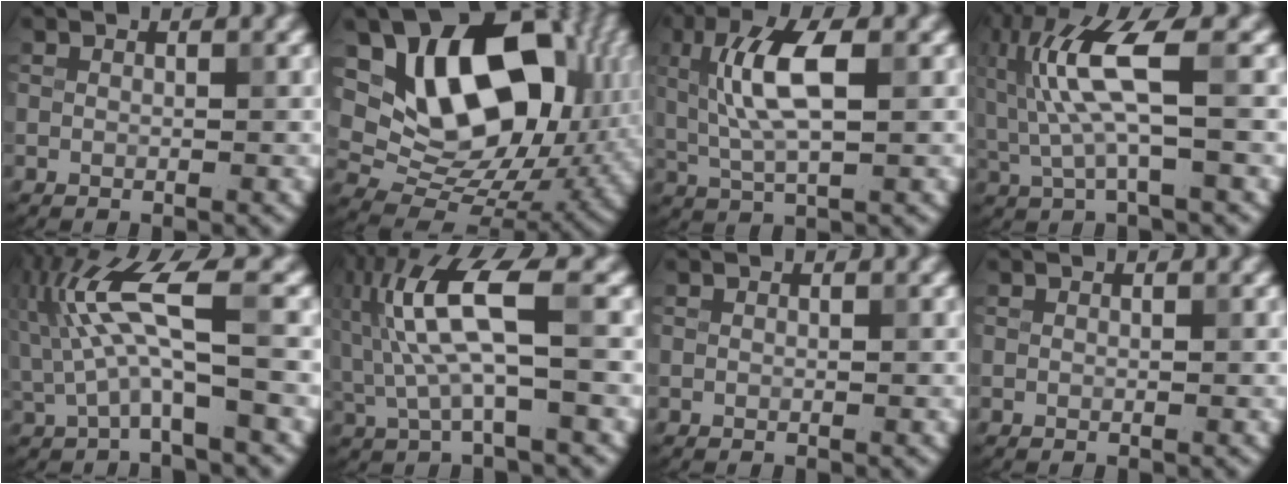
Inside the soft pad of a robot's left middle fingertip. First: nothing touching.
{"total": 15.3, "force": [4.7, 9.8, 10.8], "torque": [-0.178, 0.010, 0.089]}
{"total": 6.2, "force": [1.1, 2.1, 5.7], "torque": [-0.112, 0.010, 0.019]}
{"total": 6.9, "force": [0.9, 1.4, 6.6], "torque": [-0.151, 0.008, 0.019]}
{"total": 6.6, "force": [0.4, 1.2, 6.5], "torque": [-0.139, 0.016, 0.006]}
{"total": 7.5, "force": [1.1, 1.7, 7.3], "torque": [-0.164, 0.014, 0.019]}
{"total": 0.0}
{"total": 0.0}